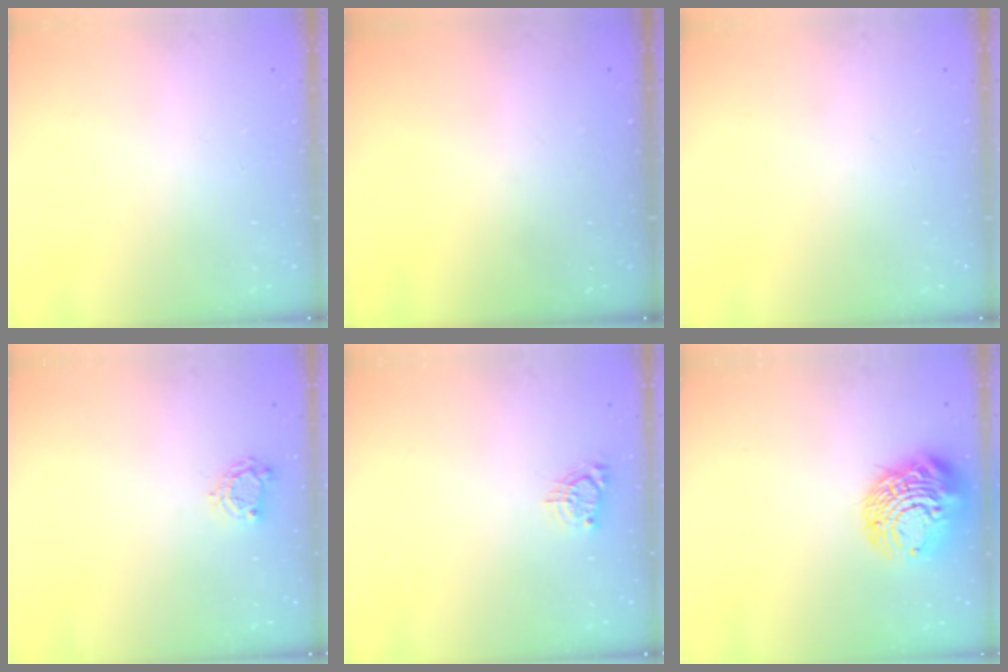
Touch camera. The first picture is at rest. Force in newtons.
{"total": 0.0}
{"total": 0.0}
{"total": 5.7, "press": 5.7, "slide": 0.4}
{"total": 4.3, "press": 4.2, "slide": 0.4}
{"total": 13.3, "press": 13.2, "slide": 1.4}